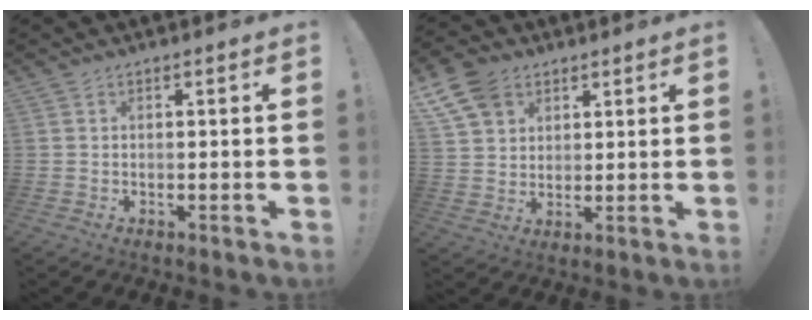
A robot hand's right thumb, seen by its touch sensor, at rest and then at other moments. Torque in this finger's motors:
{"motor_torque": [-0.01, 0.02, 0.71, 0.64, 0.01]}